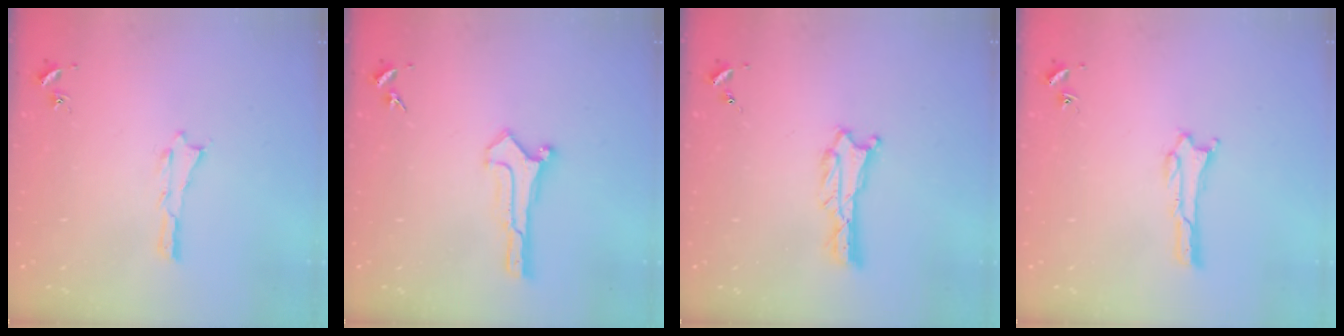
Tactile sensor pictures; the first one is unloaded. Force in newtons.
{"total": 0.6, "press": 0.6, "slide": 0.0}
{"total": 0.9, "press": 0.9, "slide": 0.1}
{"total": 0.8, "press": 0.8, "slide": 0.2}